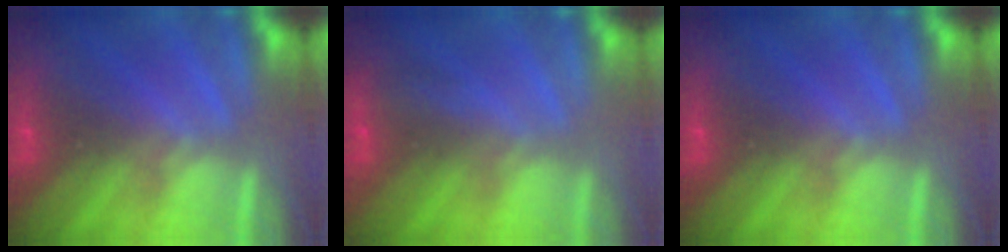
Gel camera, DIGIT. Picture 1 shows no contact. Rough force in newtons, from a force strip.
{"total": 3.0}
{"total": 0.0}